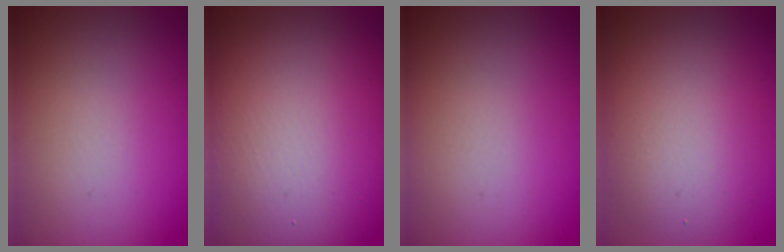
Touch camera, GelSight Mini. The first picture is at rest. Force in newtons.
{"total": 13.7, "press": 13.6, "slide": 1.2}
{"total": 0.0}
{"total": 5.3, "press": 5.3, "slide": 0.5}